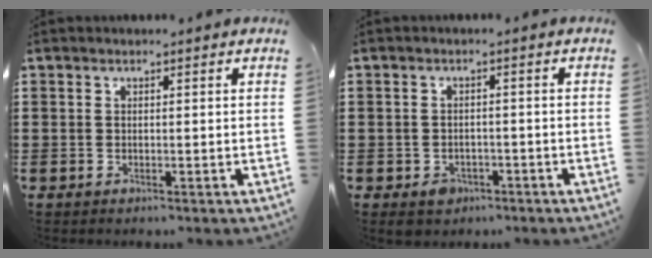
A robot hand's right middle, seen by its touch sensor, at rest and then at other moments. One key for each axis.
{"total": 2.0, "fx": -1.4, "fy": 1.3, "fz": 0.5, "tx": -0.015, "ty": 0.001, "tz": -0.030}